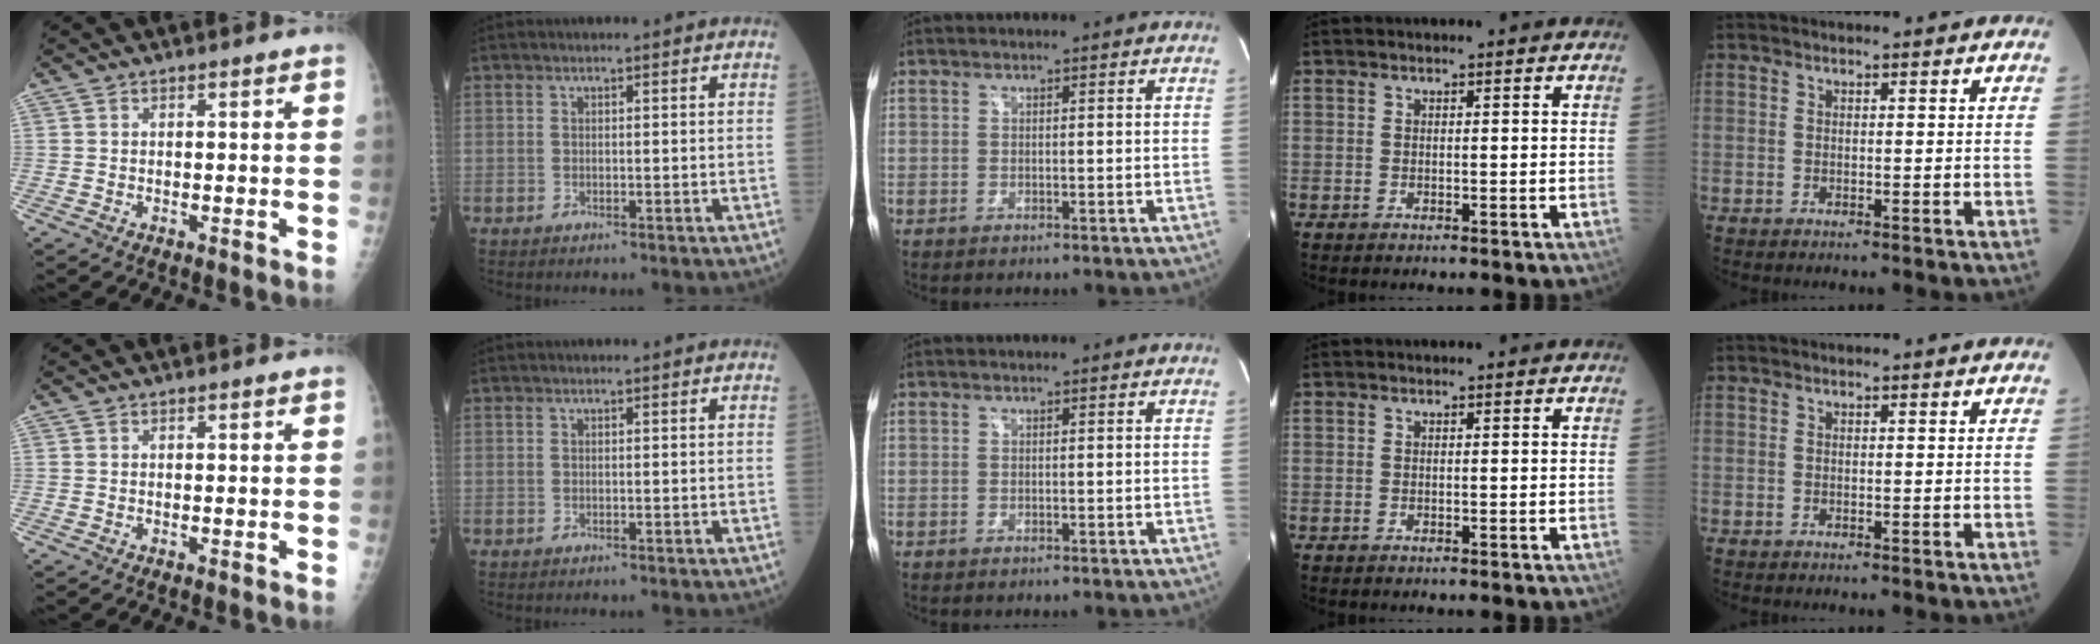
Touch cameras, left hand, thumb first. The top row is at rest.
{}